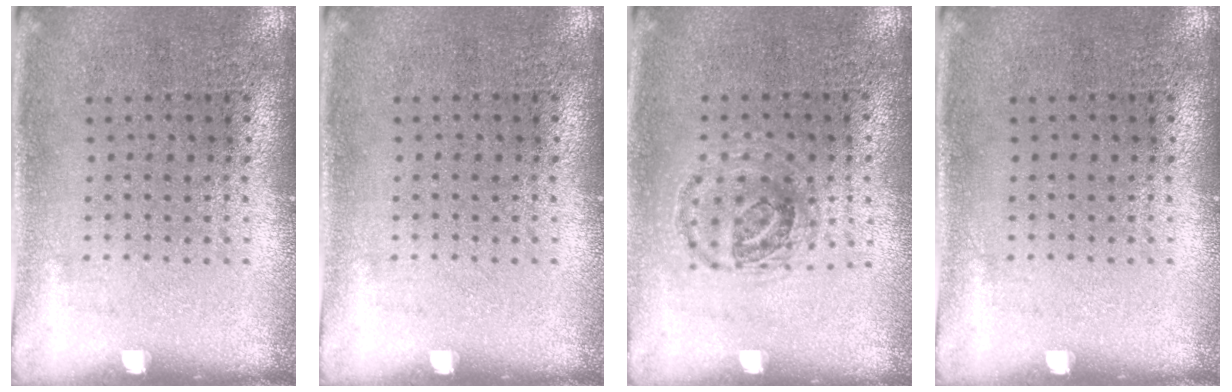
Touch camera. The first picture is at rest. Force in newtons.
{"total": 0.0}
{"total": 1.0, "press": 0.9, "slide": 0.3}
{"total": 0.0}